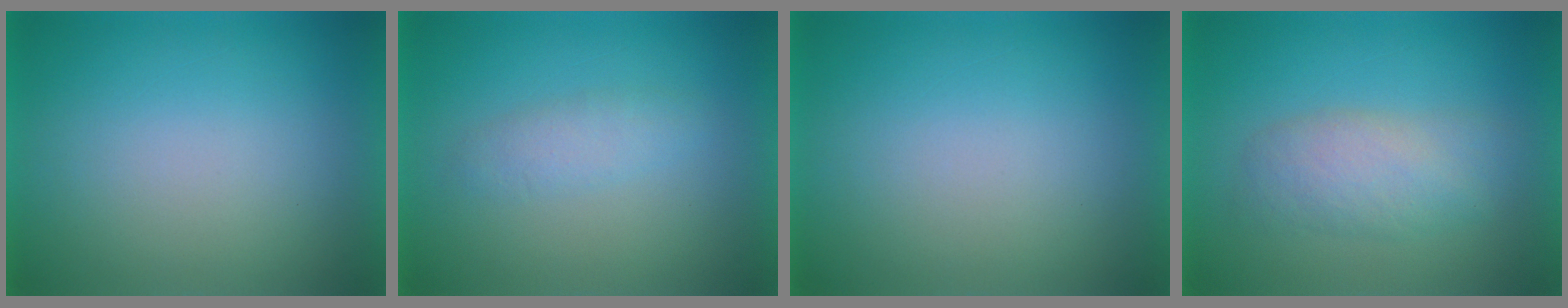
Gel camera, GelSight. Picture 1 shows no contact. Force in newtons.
{"total": 2.3}
{"total": 0.0}
{"total": 4.0}